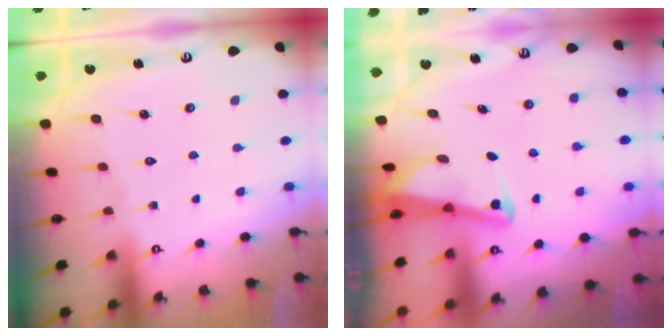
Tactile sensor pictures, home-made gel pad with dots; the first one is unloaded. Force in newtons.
{"total": 3.1, "press": 3.1, "slide": 0.3}